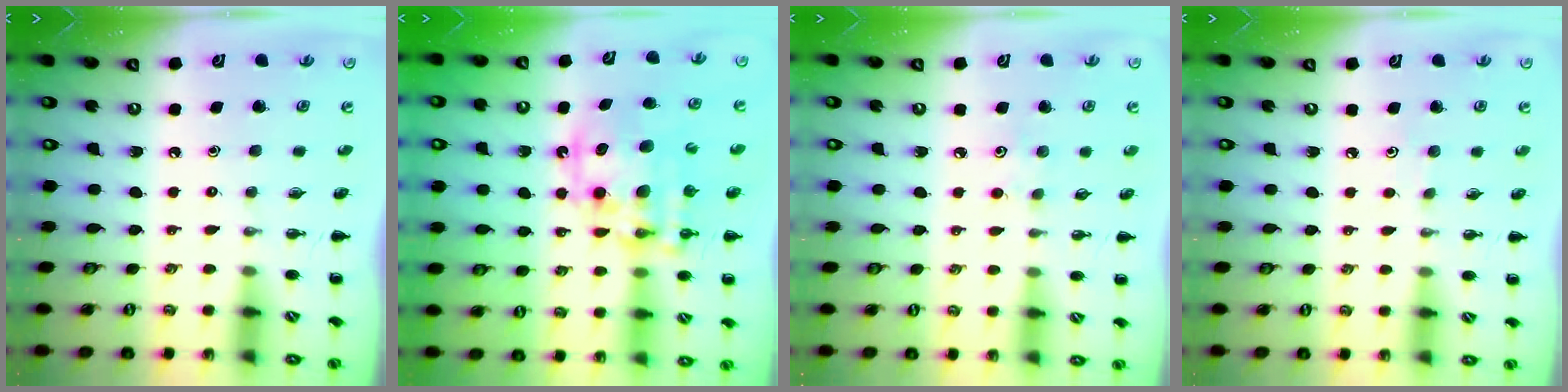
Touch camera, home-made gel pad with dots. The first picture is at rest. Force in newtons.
{"total": 15.7, "press": 15.3, "slide": 3.6}
{"total": 2.7, "press": 2.6, "slide": 0.7}
{"total": 2.6, "press": 2.5, "slide": 0.8}